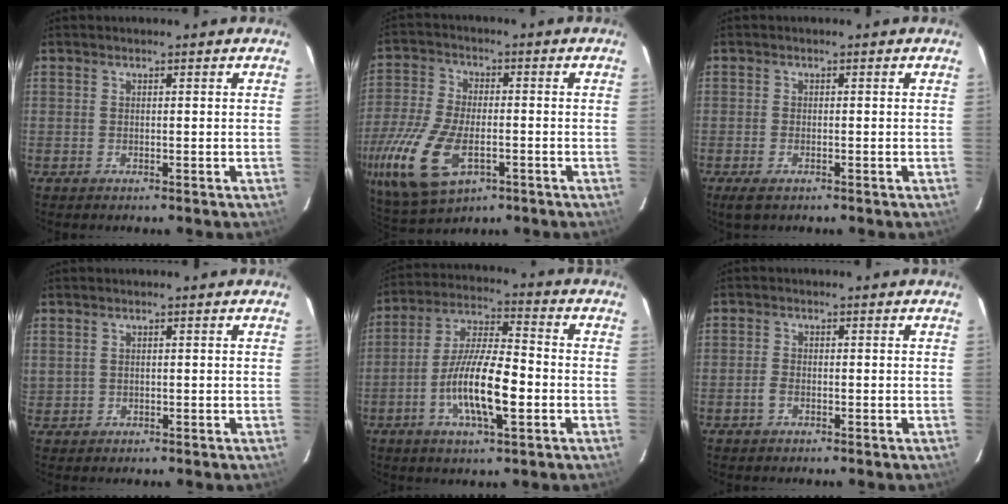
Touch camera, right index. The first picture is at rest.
{"total": 18.6, "force": [-7.3, 9.8, 13.9], "torque": [-0.328, -0.036, -0.129]}
{"total": 2.8, "force": [-1.9, 1.2, 1.7], "torque": [-0.039, -0.009, -0.036]}
{"total": 1.5, "force": [0.6, 1.2, 0.6], "torque": [-0.010, 0.005, 0.016]}
{"total": 13.3, "force": [-3.8, 3.3, 12.3], "torque": [-0.239, -0.002, -0.072]}
{"total": 1.9, "force": [-1.0, 1.2, 1.0], "torque": [-0.024, 0.001, -0.022]}